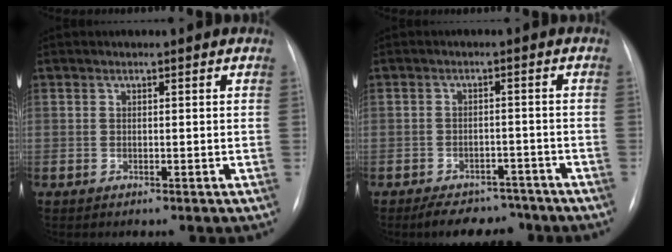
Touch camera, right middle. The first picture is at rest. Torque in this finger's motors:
{"motor_torque": [0.70, -0.55, 0.25, 0.02]}